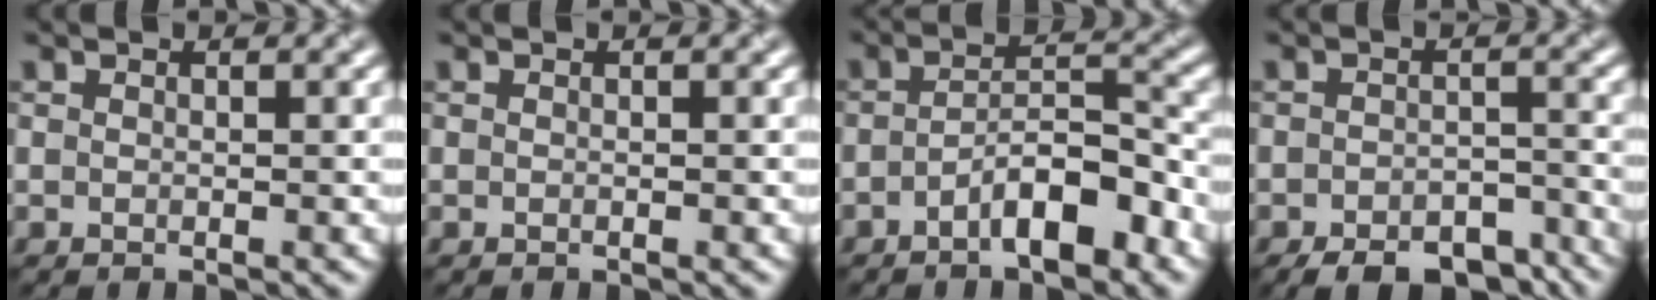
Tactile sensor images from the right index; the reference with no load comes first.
{"total": 0.0}
{"total": 5.1, "force": [-2.7, 1.5, 4.0], "torque": [-0.067, 0.016, -0.045]}
{"total": 7.1, "force": [-5.6, 3.0, 3.1], "torque": [-0.039, -0.016, -0.075]}